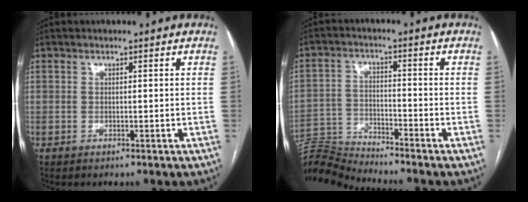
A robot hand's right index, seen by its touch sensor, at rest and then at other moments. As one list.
[{"total": 7.3, "force": [-7.1, -1.8, -0.7], "torque": [0.003, -0.003, -0.136]}]